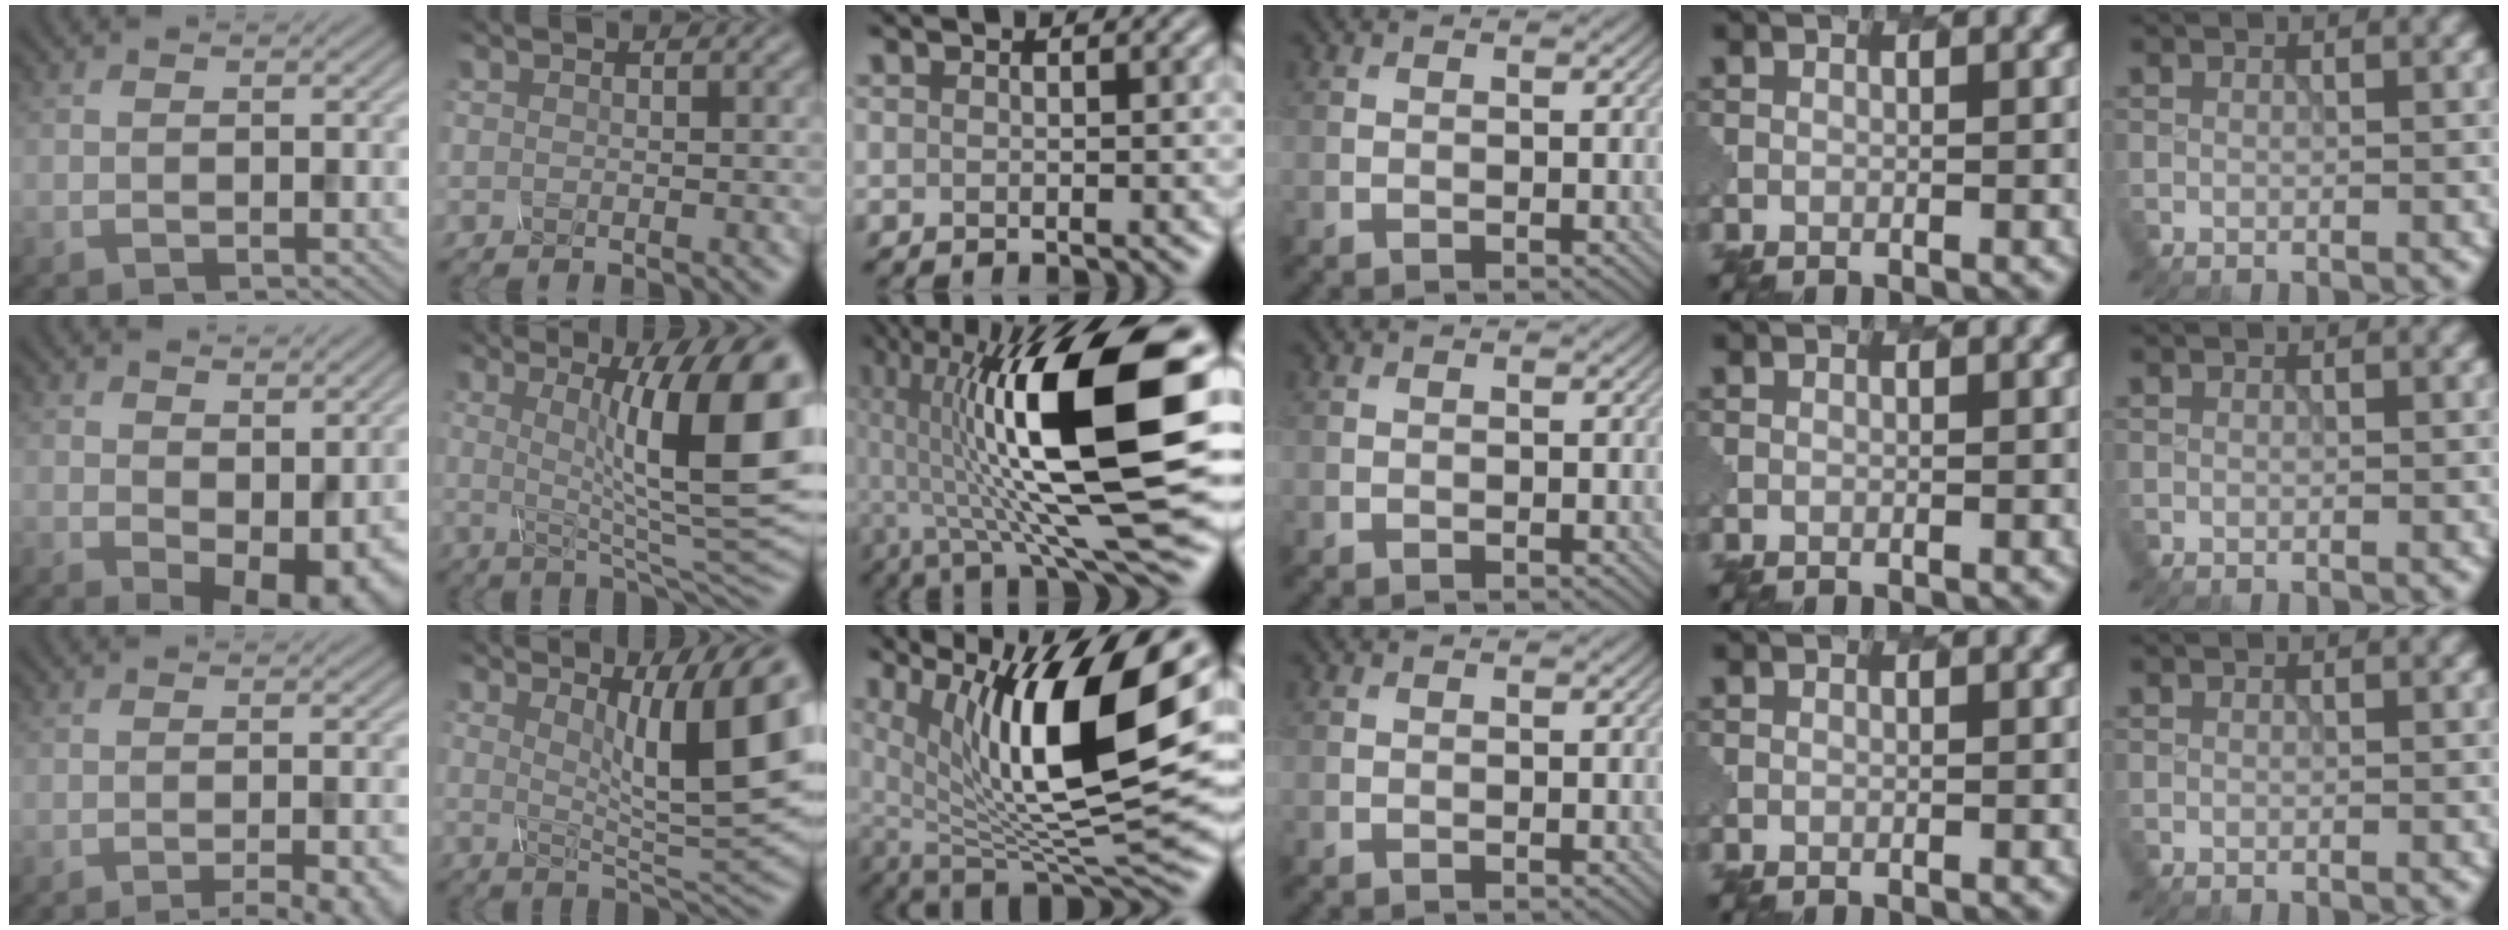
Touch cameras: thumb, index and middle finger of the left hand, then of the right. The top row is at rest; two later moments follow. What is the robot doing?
{"motion": "pour", "object": "mug"}